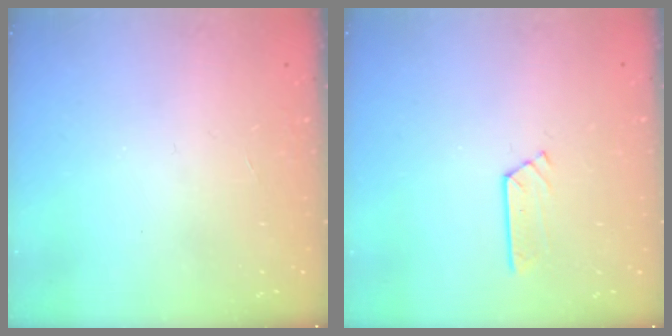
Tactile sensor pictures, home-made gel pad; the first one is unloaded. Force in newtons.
{"total": 2.9, "press": 2.9, "slide": 0.3}